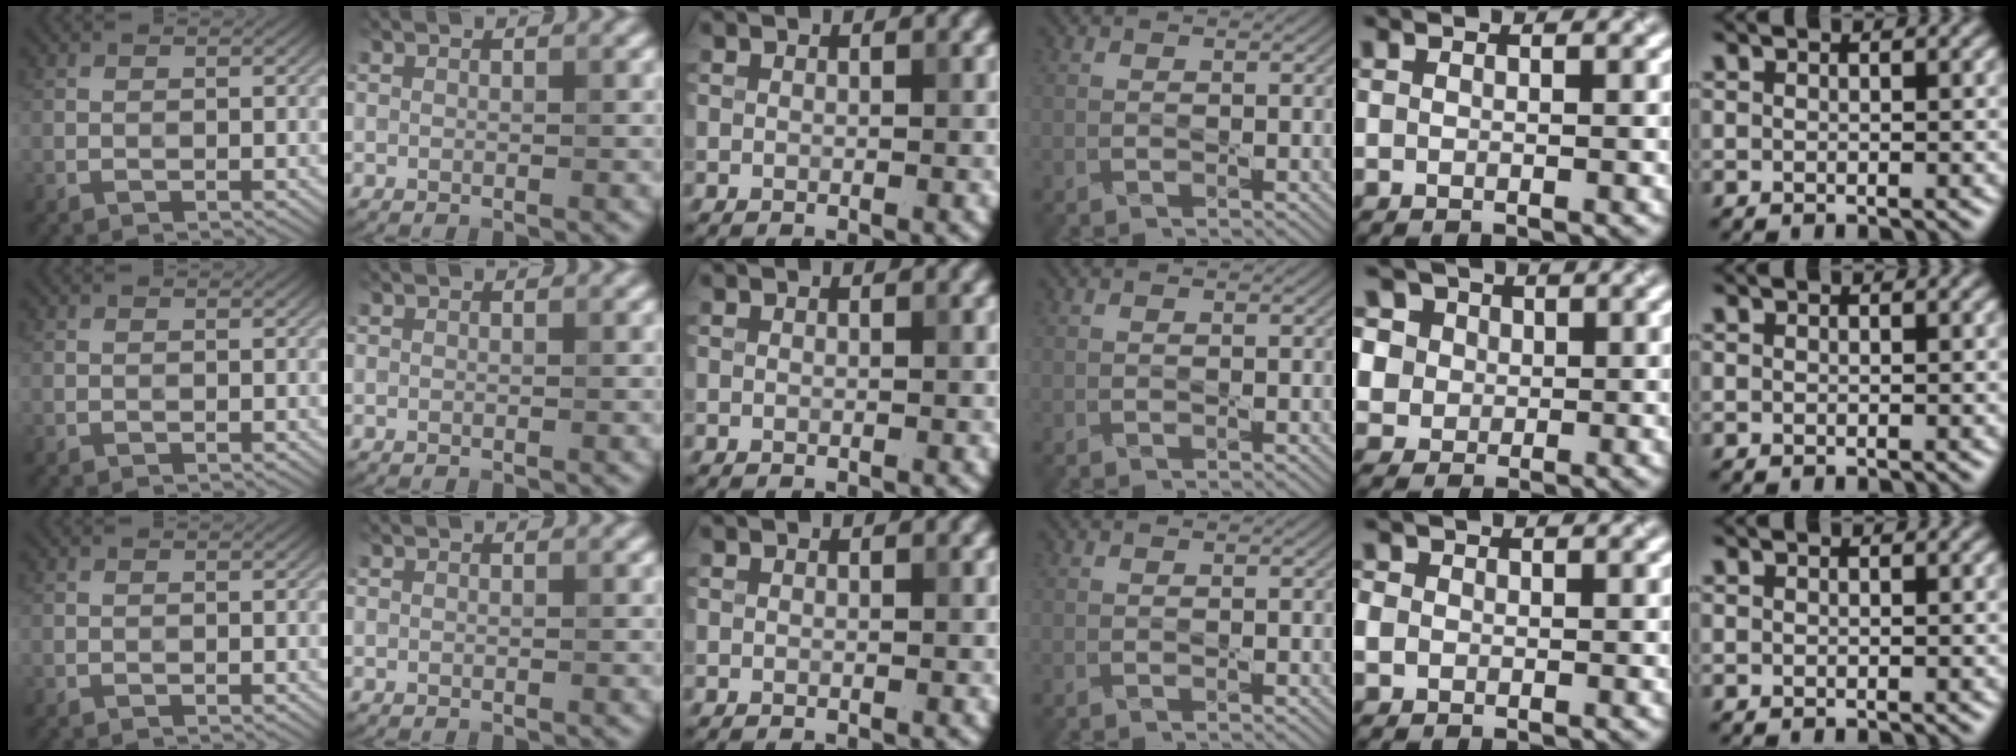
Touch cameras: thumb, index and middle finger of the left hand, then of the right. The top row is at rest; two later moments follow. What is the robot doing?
{"motion": "press", "object": "calculator"}